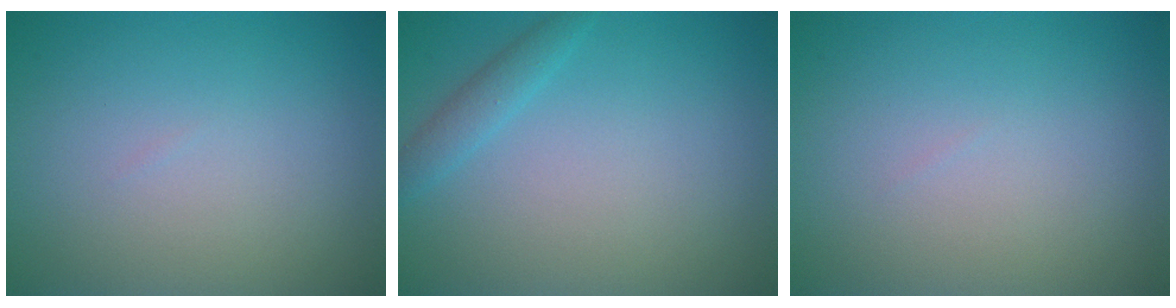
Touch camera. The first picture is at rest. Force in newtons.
{"total": 1.5, "press": 1.5, "slide": 0.1}
{"total": 0.0}